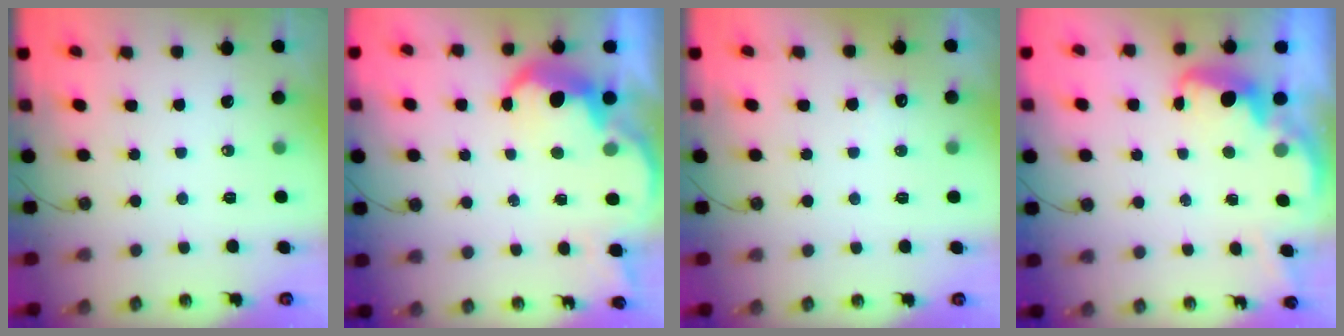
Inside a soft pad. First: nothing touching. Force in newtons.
{"total": 7.0, "press": 6.9, "slide": 0.8}
{"total": 2.9, "press": 2.7, "slide": 1.0}
{"total": 2.6, "press": 2.6, "slide": 0.5}